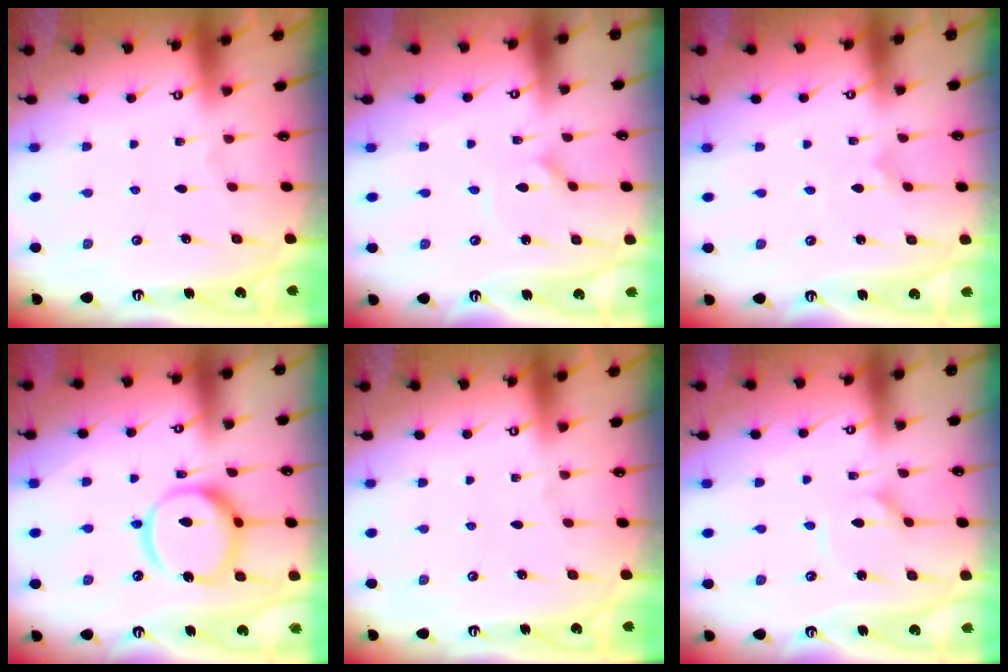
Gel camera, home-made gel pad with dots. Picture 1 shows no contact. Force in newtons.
{"total": 0.8, "press": 0.8, "slide": 0.1}
{"total": 0.0}
{"total": 13.9, "press": 13.8, "slide": 1.5}
{"total": 0.0}
{"total": 1.8, "press": 1.8, "slide": 0.3}